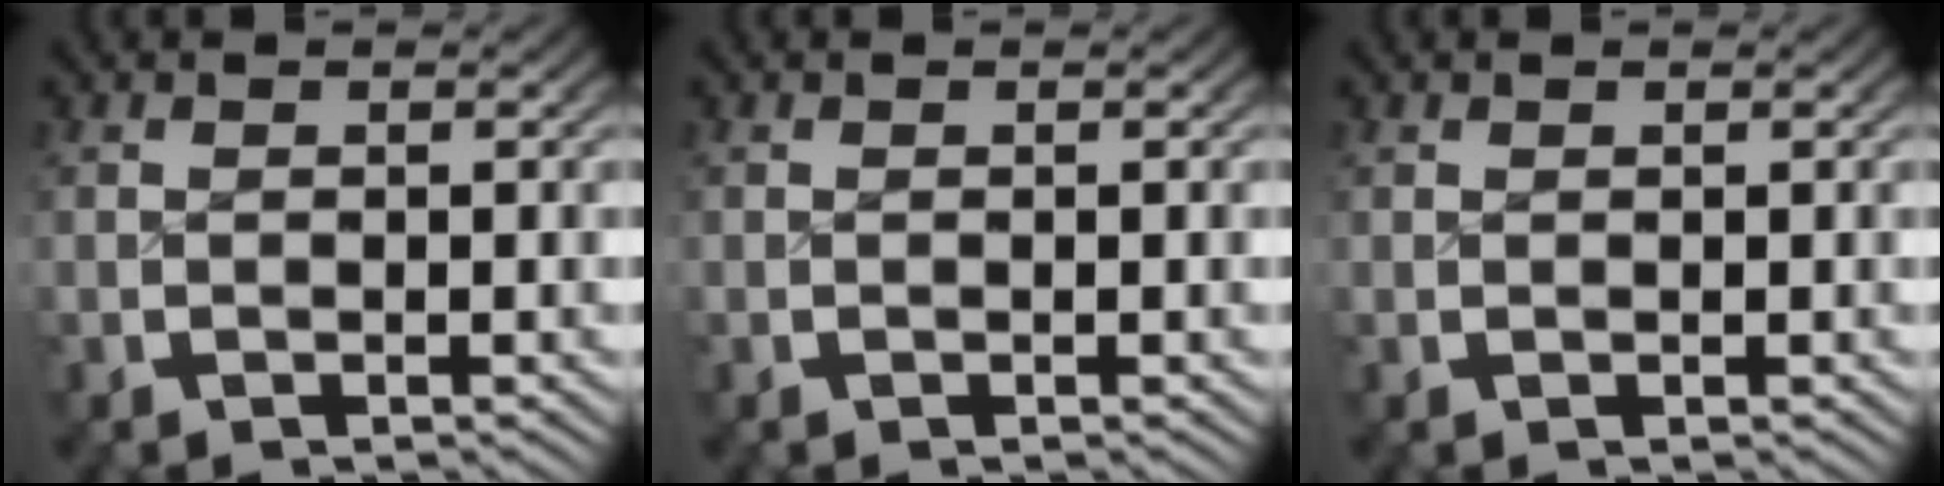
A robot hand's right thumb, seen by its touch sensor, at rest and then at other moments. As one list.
[{"total": 0.0}, {"total": 0.0}]